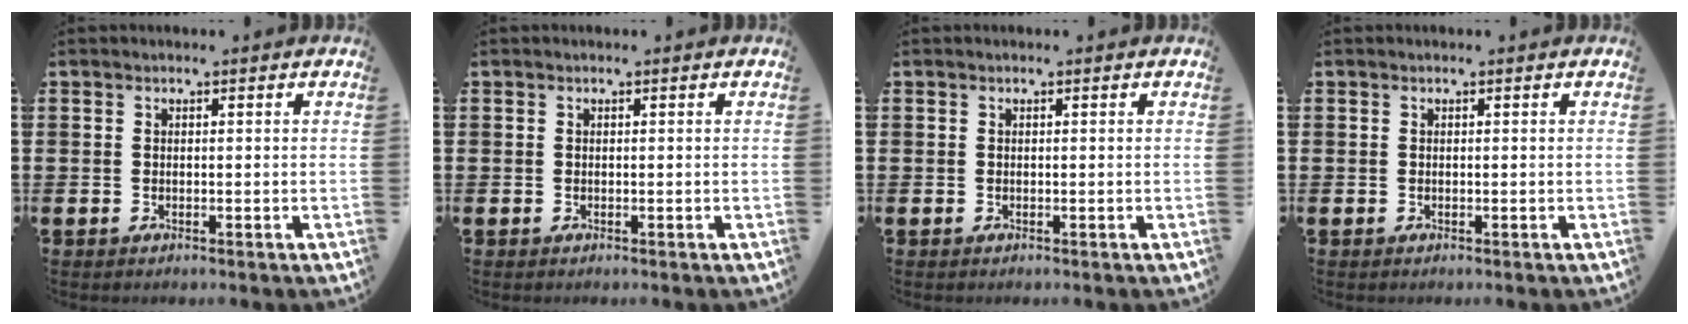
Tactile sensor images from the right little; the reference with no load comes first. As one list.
[{"total": 0.0}, {"total": 0.0}, {"total": 0.0}]